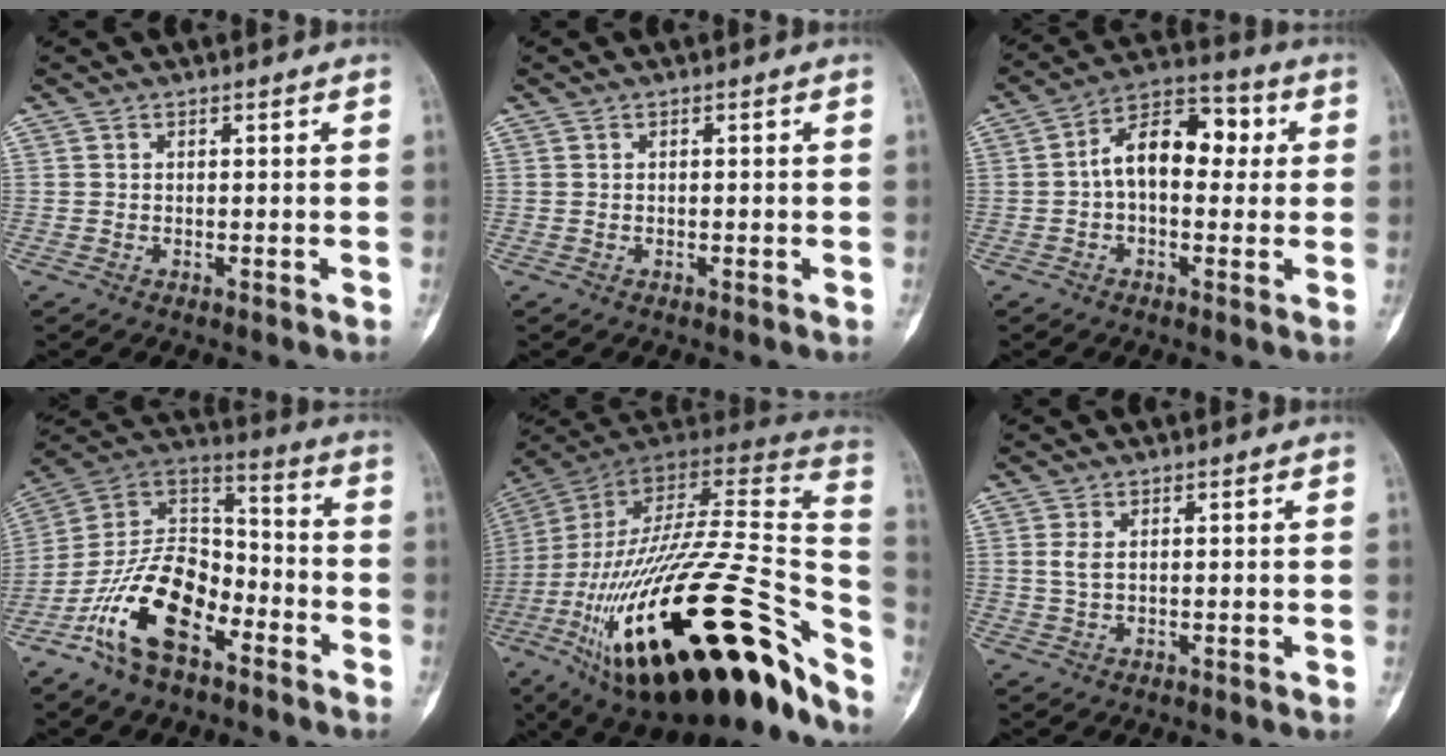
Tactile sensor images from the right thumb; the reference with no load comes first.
{"total": 0.0}
{"total": 12.7, "force": [1.1, 7.7, 10.0], "torque": [-0.132, 0.037, 0.006]}
{"total": 18.5, "force": [-9.4, 9.9, 12.5], "torque": [-0.214, 0.081, -0.179]}
{"total": 45.7, "force": [-20.9, 16.5, 37.1], "torque": [-0.581, 0.027, -0.329]}
{"total": 2.0, "force": [0.5, 0.9, 1.7], "torque": [-0.038, 0.003, 0.013]}